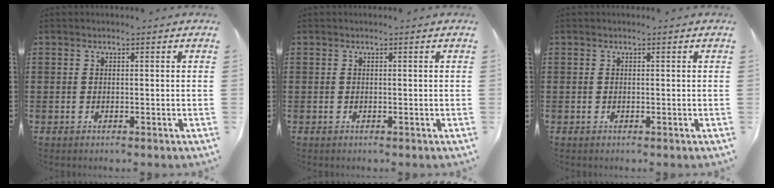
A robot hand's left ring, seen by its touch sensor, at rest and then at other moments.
{"total": 0.0}
{"total": 0.0}